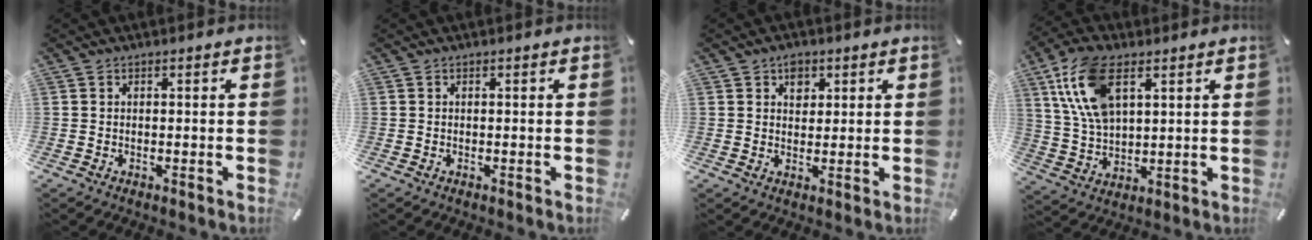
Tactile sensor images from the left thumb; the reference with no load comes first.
{"total": 0.0}
{"total": 3.4, "force": [1.6, 2.6, 1.5], "torque": [-0.008, -0.006, 0.024]}
{"total": 12.8, "force": [5.8, 7.2, 8.9], "torque": [-0.217, -0.005, 0.104]}